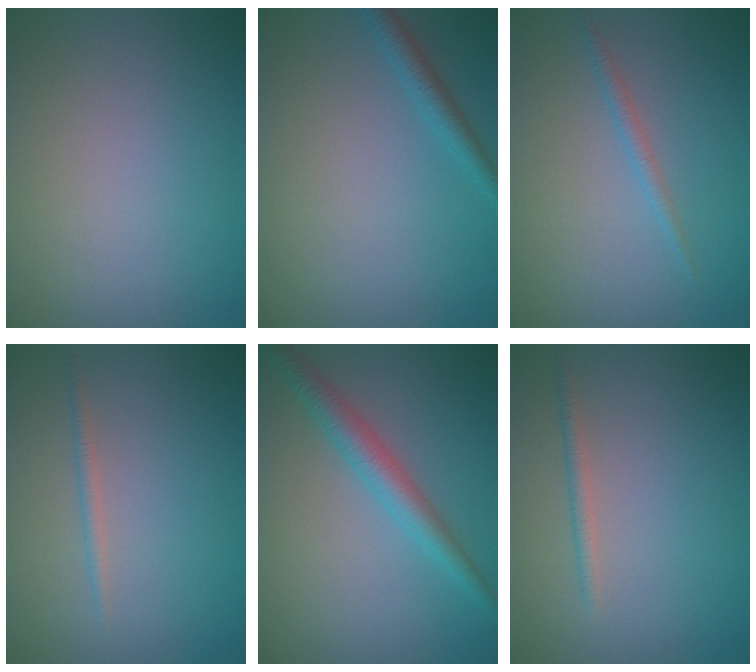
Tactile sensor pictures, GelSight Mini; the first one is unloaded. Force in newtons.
{"total": 1.8, "press": 1.8, "slide": 0.1}
{"total": 1.1, "press": 1.1, "slide": 0.0}
{"total": 0.9, "press": 0.9, "slide": 0.0}
{"total": 3.3, "press": 3.2, "slide": 0.1}
{"total": 1.1, "press": 1.1, "slide": 0.0}